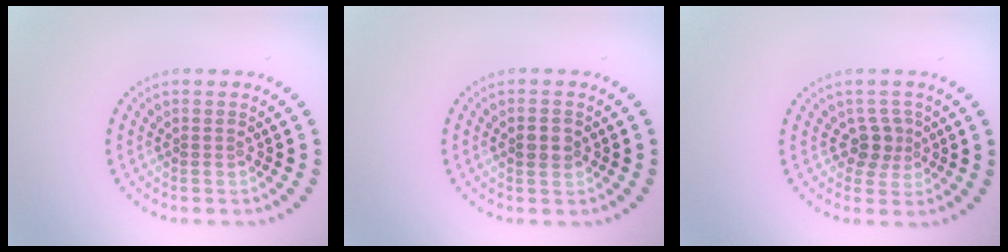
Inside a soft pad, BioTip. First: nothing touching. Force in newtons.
{"total": 2.0, "press": 2.0, "slide": 0.2}
{"total": 1.9, "press": 1.4, "slide": 1.3}